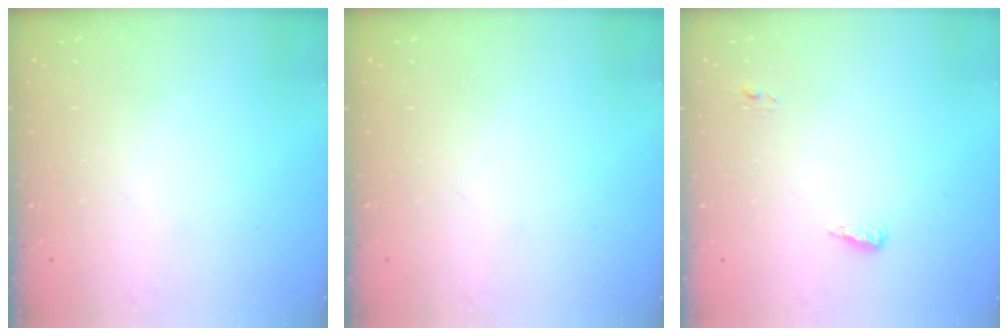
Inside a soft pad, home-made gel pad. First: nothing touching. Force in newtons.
{"total": 0.0}
{"total": 4.9, "press": 4.6, "slide": 1.5}